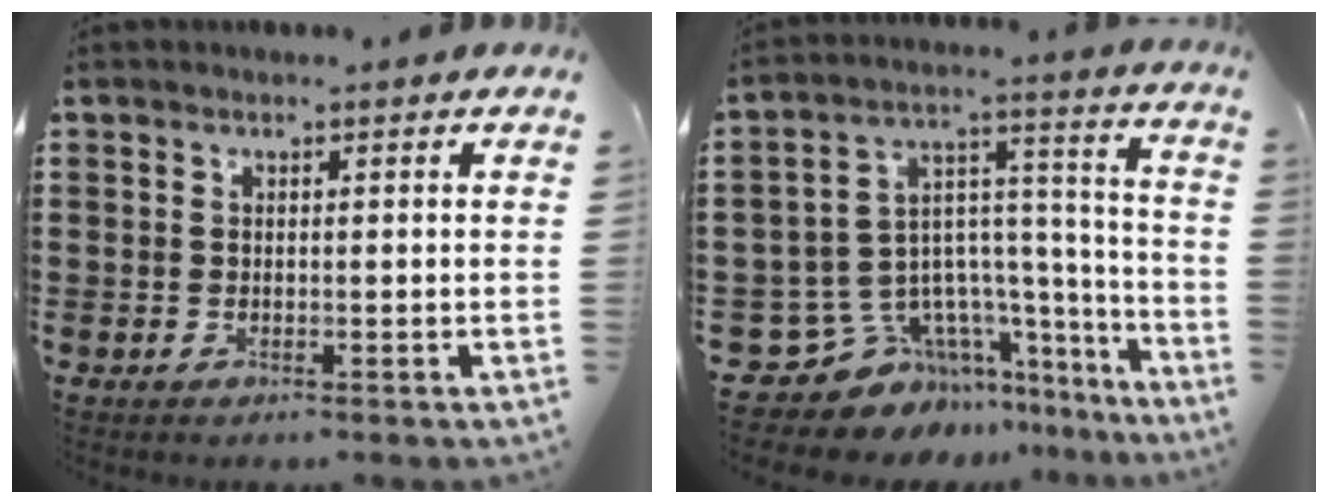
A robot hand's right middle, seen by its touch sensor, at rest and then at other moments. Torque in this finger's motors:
{"motor_torque": [0.00, -0.07, 0.07, -0.02]}